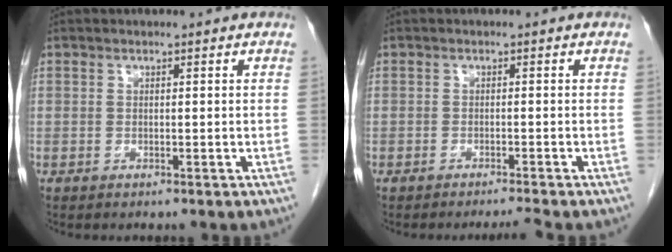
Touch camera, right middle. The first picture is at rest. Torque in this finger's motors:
{"motor_torque": [0.02, -0.01, 0.01, 0.00]}